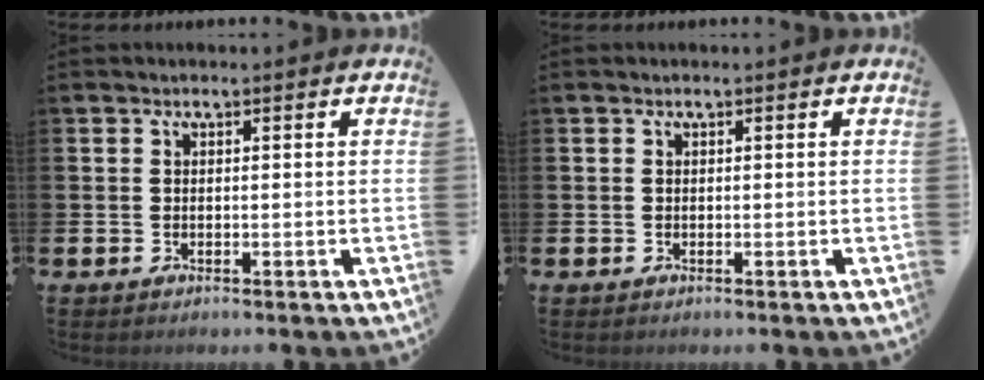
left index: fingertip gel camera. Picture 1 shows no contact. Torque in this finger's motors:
{"motor_torque": [0.00, 0.00, 0.03, 0.00]}